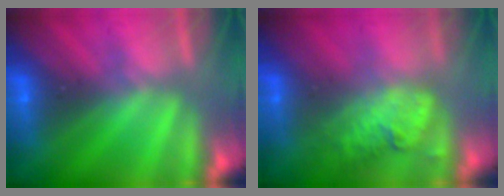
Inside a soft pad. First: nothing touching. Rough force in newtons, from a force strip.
{"total": 2.4}